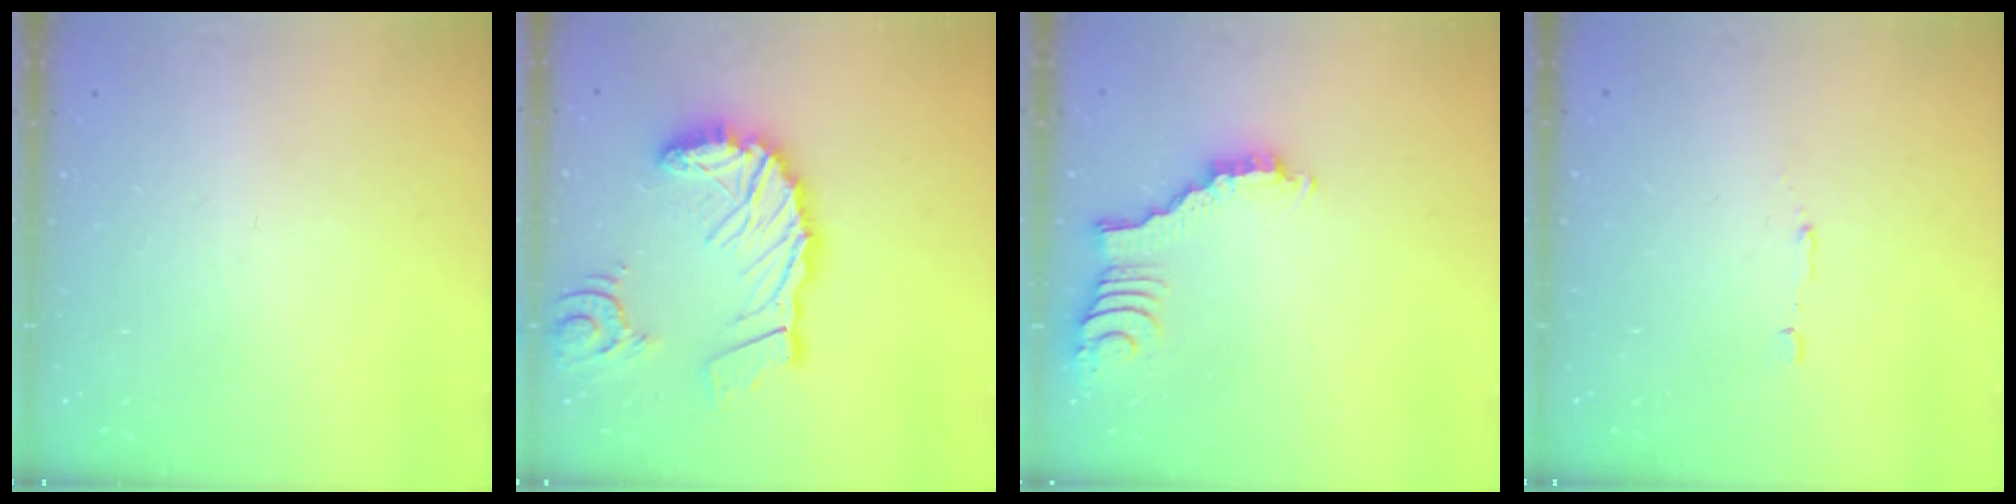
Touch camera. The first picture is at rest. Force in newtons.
{"total": 19.8, "press": 19.7, "slide": 2.4}
{"total": 2.5, "press": 2.4, "slide": 0.4}
{"total": 2.9, "press": 2.9, "slide": 0.6}